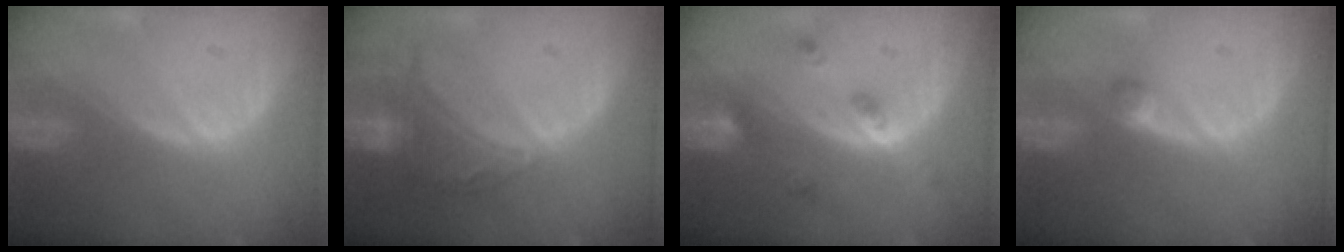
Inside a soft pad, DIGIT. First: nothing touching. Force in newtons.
{"total": 6.8, "press": 6.8, "slide": 0.2}
{"total": 4.4, "press": 4.1, "slide": 1.6}
{"total": 1.6, "press": 1.4, "slide": 0.8}